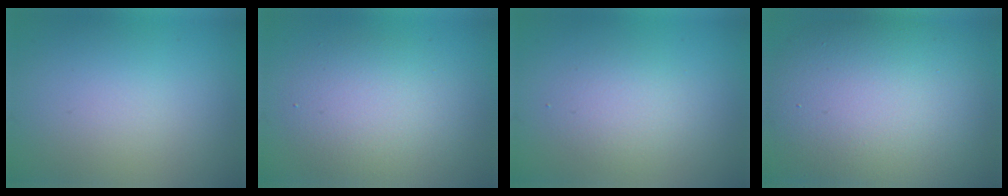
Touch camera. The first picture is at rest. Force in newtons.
{"total": 4.3, "press": 4.3, "slide": 0.2}
{"total": 2.3, "press": 2.3, "slide": 0.1}
{"total": 12.6, "press": 12.6, "slide": 0.2}